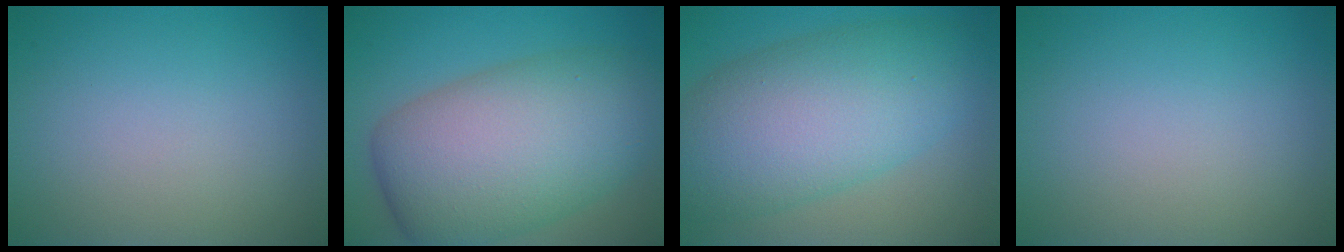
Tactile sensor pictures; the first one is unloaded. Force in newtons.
{"total": 11.7, "press": 11.7, "slide": 0.4}
{"total": 10.4, "press": 10.4, "slide": 0.3}
{"total": 0.0}